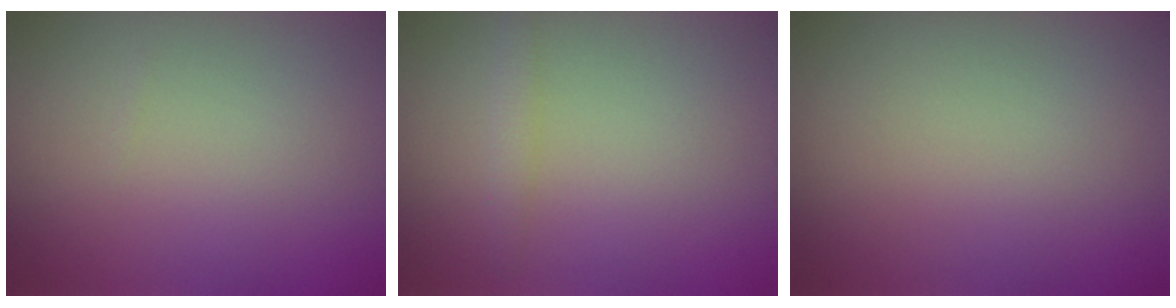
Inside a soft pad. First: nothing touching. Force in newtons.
{"total": 1.3, "press": 1.3, "slide": 0.1}
{"total": 0.0}